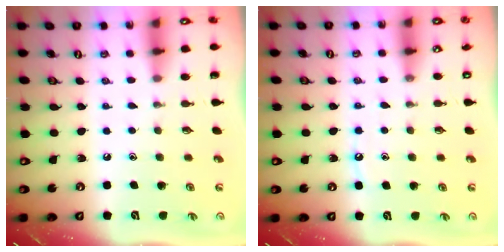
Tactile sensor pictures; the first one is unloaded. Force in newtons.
{"total": 5.3, "press": 5.2, "slide": 0.7}